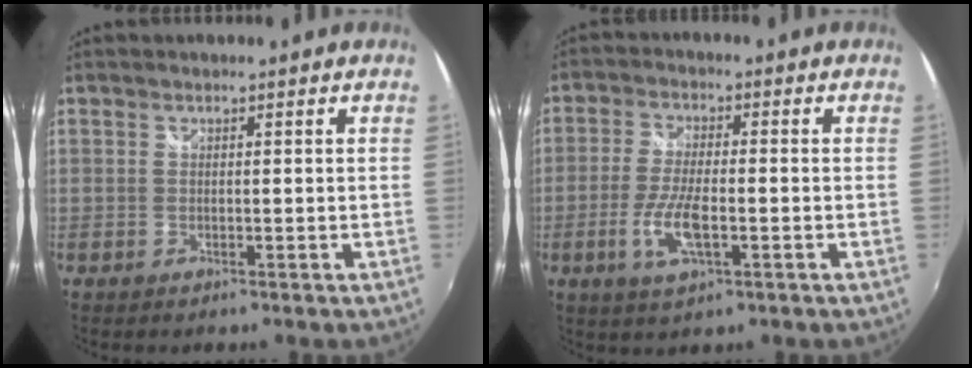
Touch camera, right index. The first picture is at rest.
{"total": 7.6, "force": [-2.4, 2.4, 6.8], "torque": [-0.146, -0.006, -0.045]}